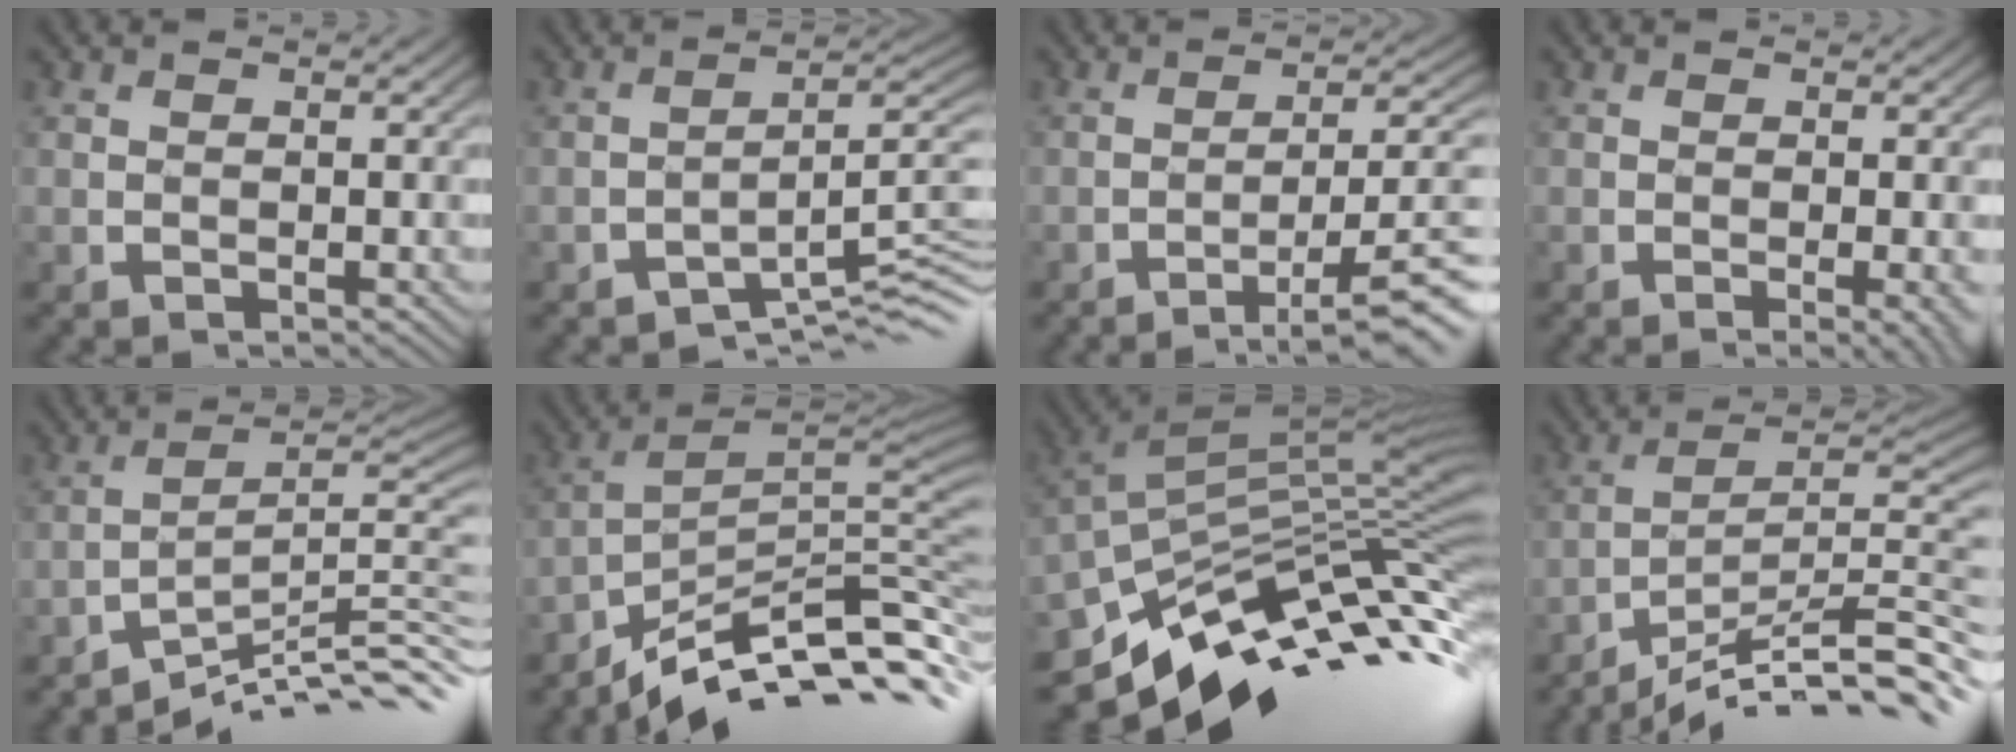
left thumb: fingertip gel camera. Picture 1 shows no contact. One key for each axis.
{"total": 7.6, "fx": -4.5, "fy": 1.8, "fz": 5.8, "tx": -0.077, "ty": 0.005, "tz": -0.075}
{"total": 8.8, "fx": -4.5, "fy": 1.6, "fz": 7.3, "tx": -0.112, "ty": 0.008, "tz": -0.063}
{"total": 3.6, "fx": -1.0, "fy": 0.7, "fz": 3.3, "tx": -0.040, "ty": 0.006, "tz": -0.018}
{"total": 9.6, "fx": -6.0, "fy": 1.8, "fz": 7.3, "tx": -0.106, "ty": 0.007, "tz": -0.096}
{"total": 11.0, "fx": -7.2, "fy": 2.4, "fz": 8.0, "tx": -0.141, "ty": 0.010, "tz": -0.119}
{"total": 13.4, "fx": -4.6, "fy": 5.8, "fz": 11.2, "tx": -0.226, "ty": -0.003, "tz": -0.085}
{"total": 12.3, "fx": -8.8, "fy": 1.9, "fz": 8.4, "tx": -0.129, "ty": 0.013, "tz": -0.145}